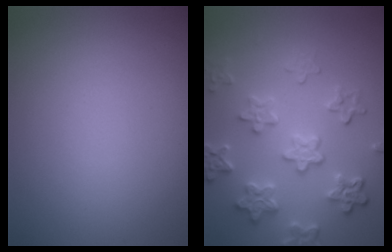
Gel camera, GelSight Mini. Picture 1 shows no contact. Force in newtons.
{"total": 6.0, "press": 4.5, "slide": 4.0}